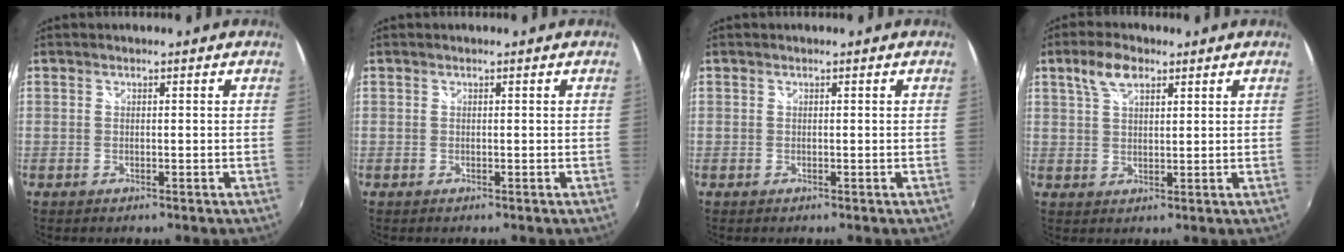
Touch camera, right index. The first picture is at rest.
{"total": 0.0}
{"total": 0.0}
{"total": 5.4, "force": [3.0, 2.6, 3.7], "torque": [-0.068, 0.012, 0.058]}